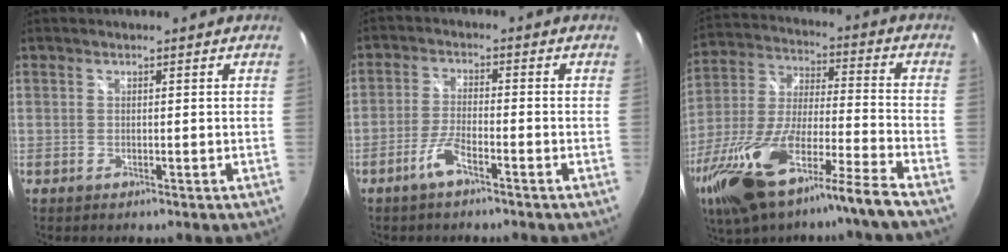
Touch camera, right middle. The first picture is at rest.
{"total": 4.6, "force": [-3.2, 0.8, 3.3], "torque": [-0.082, 0.000, -0.064]}
{"total": 22.0, "force": [-14.6, 2.1, 16.2], "torque": [-0.318, -0.042, -0.265]}